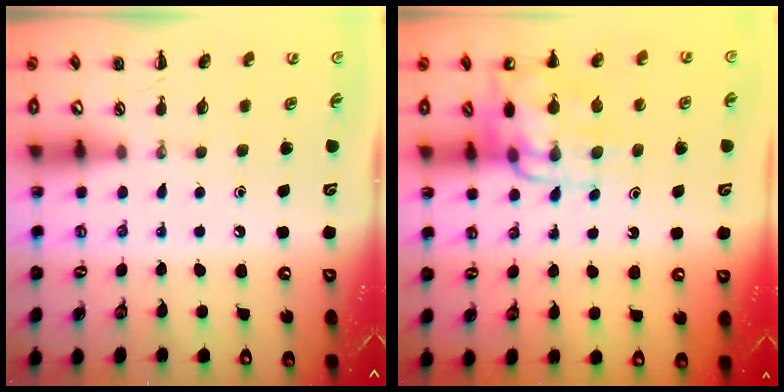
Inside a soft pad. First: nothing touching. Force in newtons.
{"total": 11.3, "press": 11.2, "slide": 1.8}